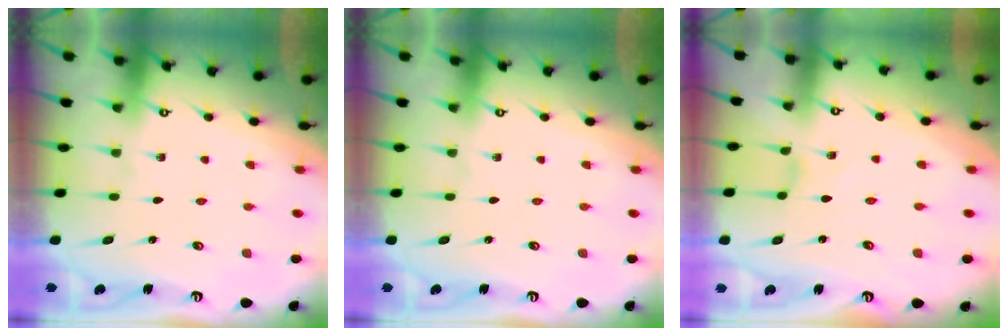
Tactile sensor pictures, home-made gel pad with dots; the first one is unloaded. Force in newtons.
{"total": 0.0}
{"total": 0.0}